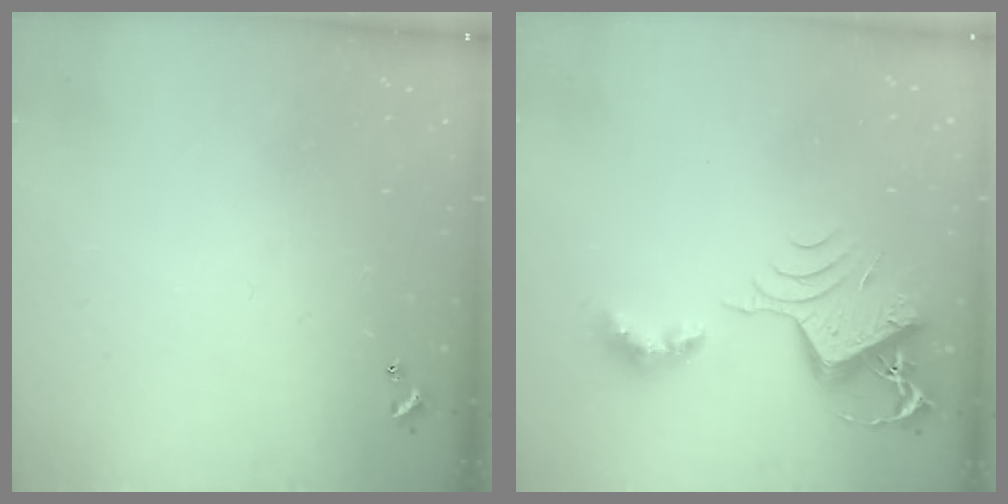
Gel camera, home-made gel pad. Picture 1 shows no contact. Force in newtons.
{"total": 9.7, "press": 9.7, "slide": 1.2}